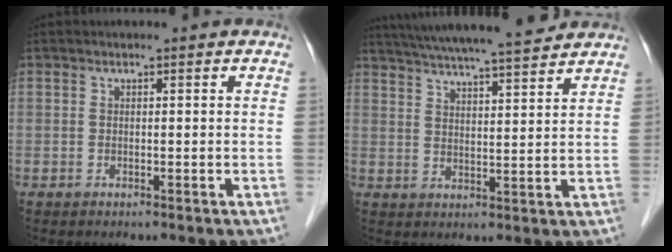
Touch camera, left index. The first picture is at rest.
{"total": 17.1, "force": [15.4, 0.9, 7.3], "torque": [-0.126, 0.024, 0.226]}